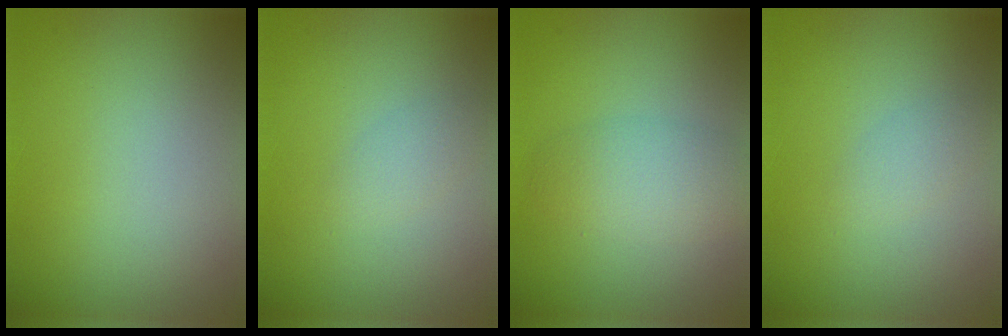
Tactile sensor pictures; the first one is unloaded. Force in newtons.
{"total": 1.3, "press": 1.3, "slide": 0.1}
{"total": 3.5, "press": 3.5, "slide": 0.2}
{"total": 1.3, "press": 1.3, "slide": 0.1}